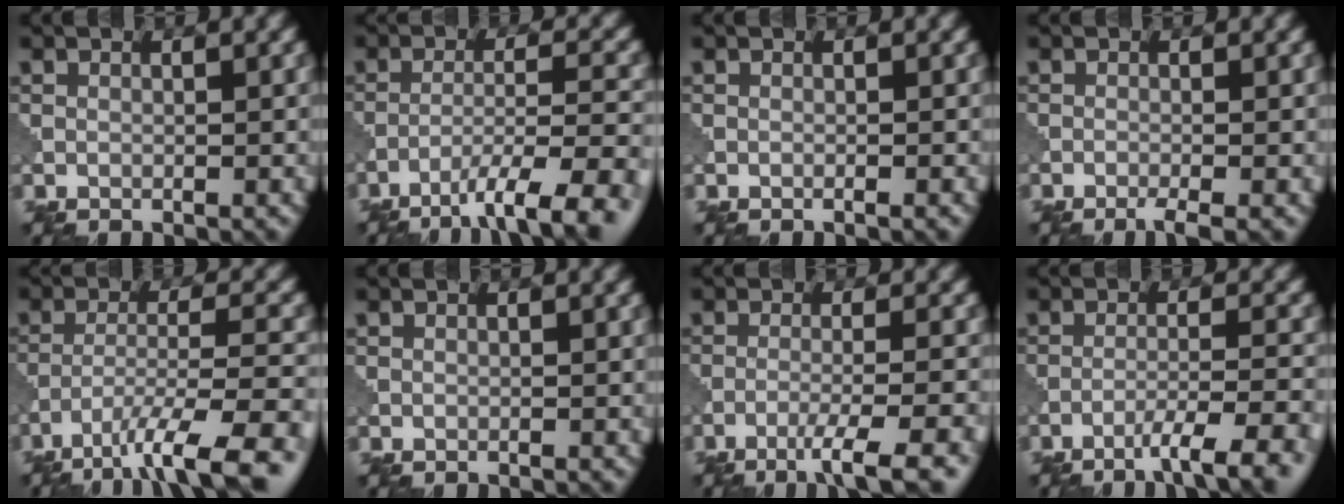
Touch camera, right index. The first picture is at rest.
{"total": 8.1, "force": [-5.3, 1.5, 6.0], "torque": [-0.092, 0.004, -0.080]}
{"total": 0.5, "force": [-0.3, 0.1, 0.4], "torque": [-0.004, 0.001, -0.008]}
{"total": 2.0, "force": [-1.2, 0.3, 1.6], "torque": [-0.026, -0.002, -0.027]}
{"total": 9.1, "force": [-6.1, 1.7, 6.5], "torque": [-0.105, 0.004, -0.100]}
{"total": 0.0}
{"total": 5.0, "force": [-2.9, 0.7, 4.0], "torque": [-0.059, 0.003, -0.058]}
{"total": 5.8, "force": [-3.7, 0.8, 4.4], "torque": [-0.060, 0.006, -0.063]}